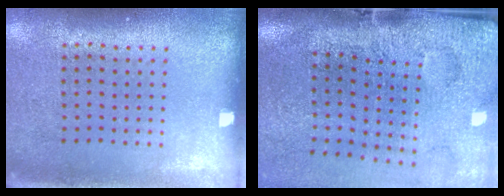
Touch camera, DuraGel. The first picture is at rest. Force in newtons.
{"total": 4.4, "press": 3.4, "slide": 2.8}